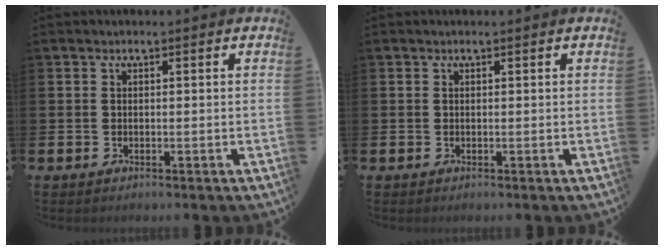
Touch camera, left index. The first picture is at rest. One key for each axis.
{"total": 0.0}